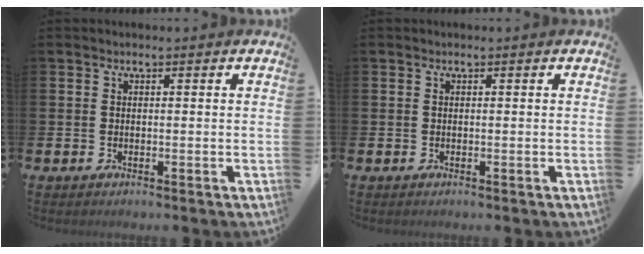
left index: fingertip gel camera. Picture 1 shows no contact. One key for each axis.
{"total": 0.0}